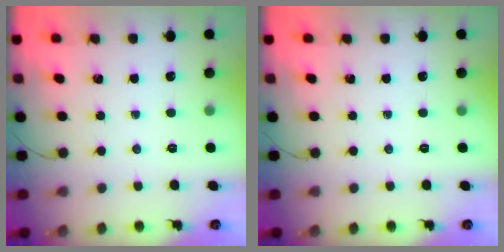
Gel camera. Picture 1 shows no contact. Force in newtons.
{"total": 0.0}